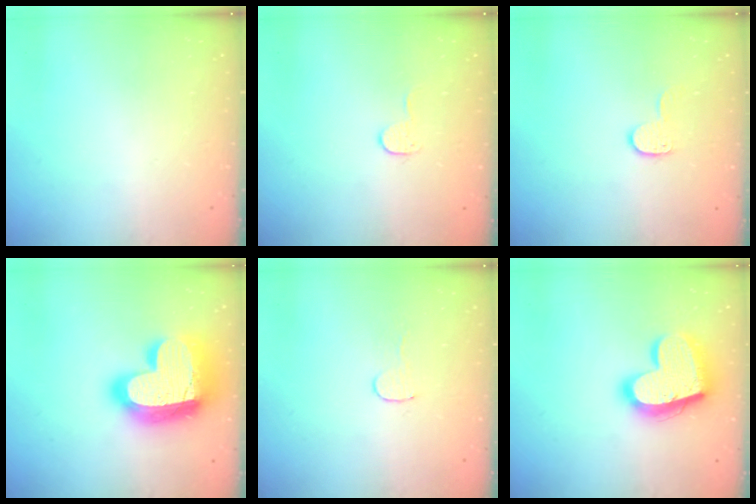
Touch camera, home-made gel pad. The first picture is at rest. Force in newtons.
{"total": 5.7, "press": 5.7, "slide": 0.2}
{"total": 5.9, "press": 5.9, "slide": 0.5}
{"total": 26.4, "press": 26.3, "slide": 2.0}
{"total": 4.1, "press": 4.1, "slide": 0.3}
{"total": 19.0, "press": 18.9, "slide": 1.6}